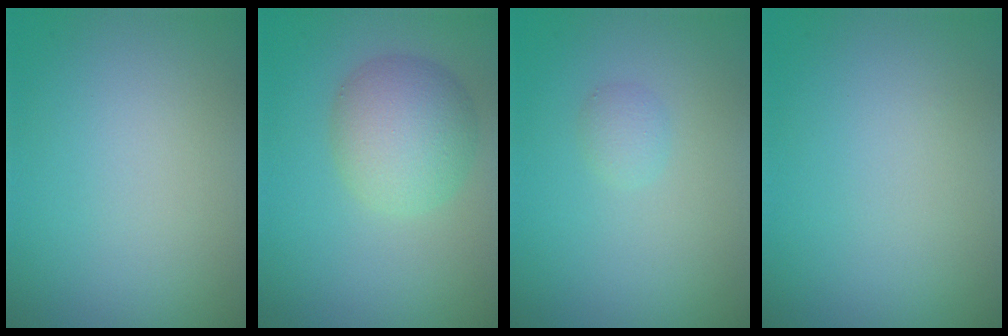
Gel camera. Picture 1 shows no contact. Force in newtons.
{"total": 5.2, "press": 5.2, "slide": 0.1}
{"total": 1.0, "press": 1.0, "slide": 0.1}
{"total": 0.0}